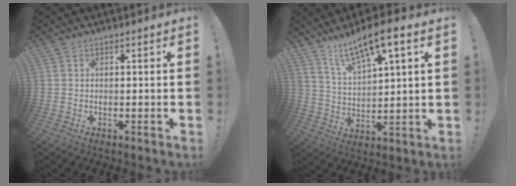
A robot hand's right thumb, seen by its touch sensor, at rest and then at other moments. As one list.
[{"total": 11.2, "force": [8.2, 2.4, 7.3], "torque": [-0.131, -0.044, 0.139]}]